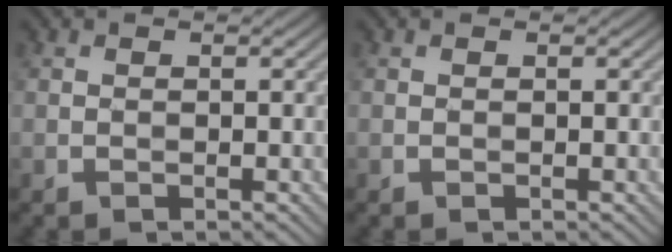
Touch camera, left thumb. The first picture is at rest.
{"total": 0.0}